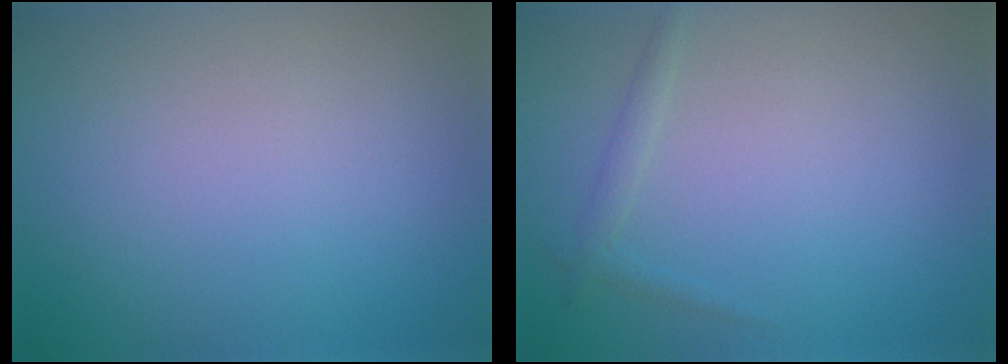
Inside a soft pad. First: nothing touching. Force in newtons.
{"total": 1.0, "press": 1.0, "slide": 0.0}